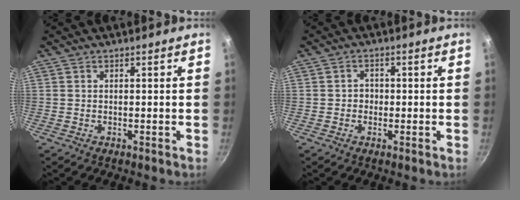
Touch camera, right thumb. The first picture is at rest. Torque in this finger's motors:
{"motor_torque": [-0.13, -0.03, 0.24, -0.24, -0.02]}